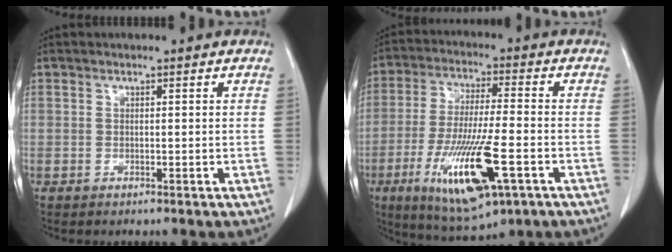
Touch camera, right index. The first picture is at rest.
{"total": 15.9, "force": [-6.2, 2.7, 14.4], "torque": [-0.279, -0.031, -0.097]}